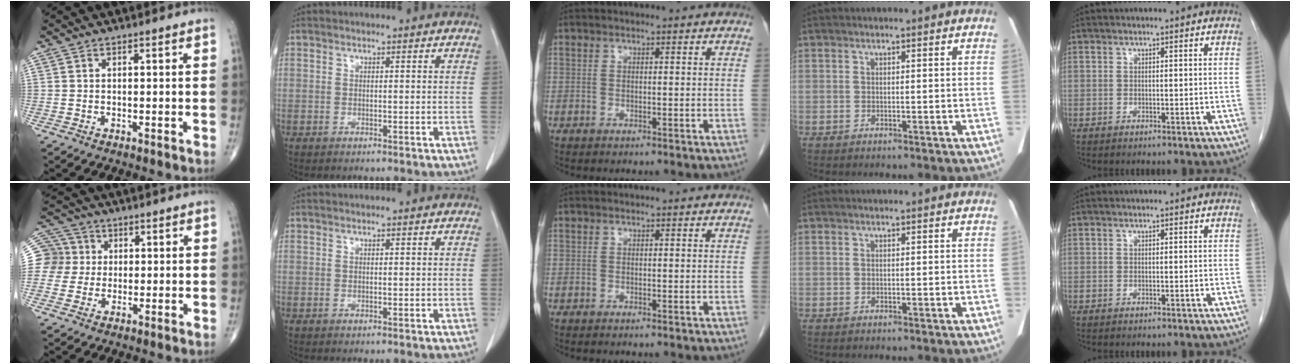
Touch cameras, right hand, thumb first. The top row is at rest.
{"thumb": {"total": 8.2, "force": [0.9, 8.1, 1.1], "torque": [-0.007, 0.021, 0.012]}}